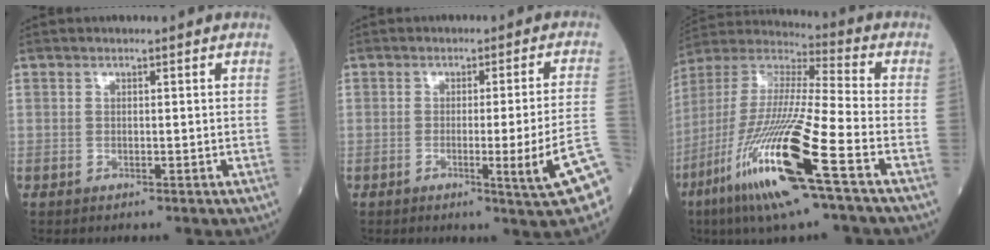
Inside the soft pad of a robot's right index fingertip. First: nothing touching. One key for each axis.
{"total": 8.7, "fx": -3.1, "fy": -1.3, "fz": 8.0, "tx": -0.102, "ty": -0.009, "tz": -0.043}
{"total": 21.1, "fx": -9.6, "fy": 0.7, "fz": 18.7, "tx": -0.415, "ty": -0.052, "tz": -0.192}